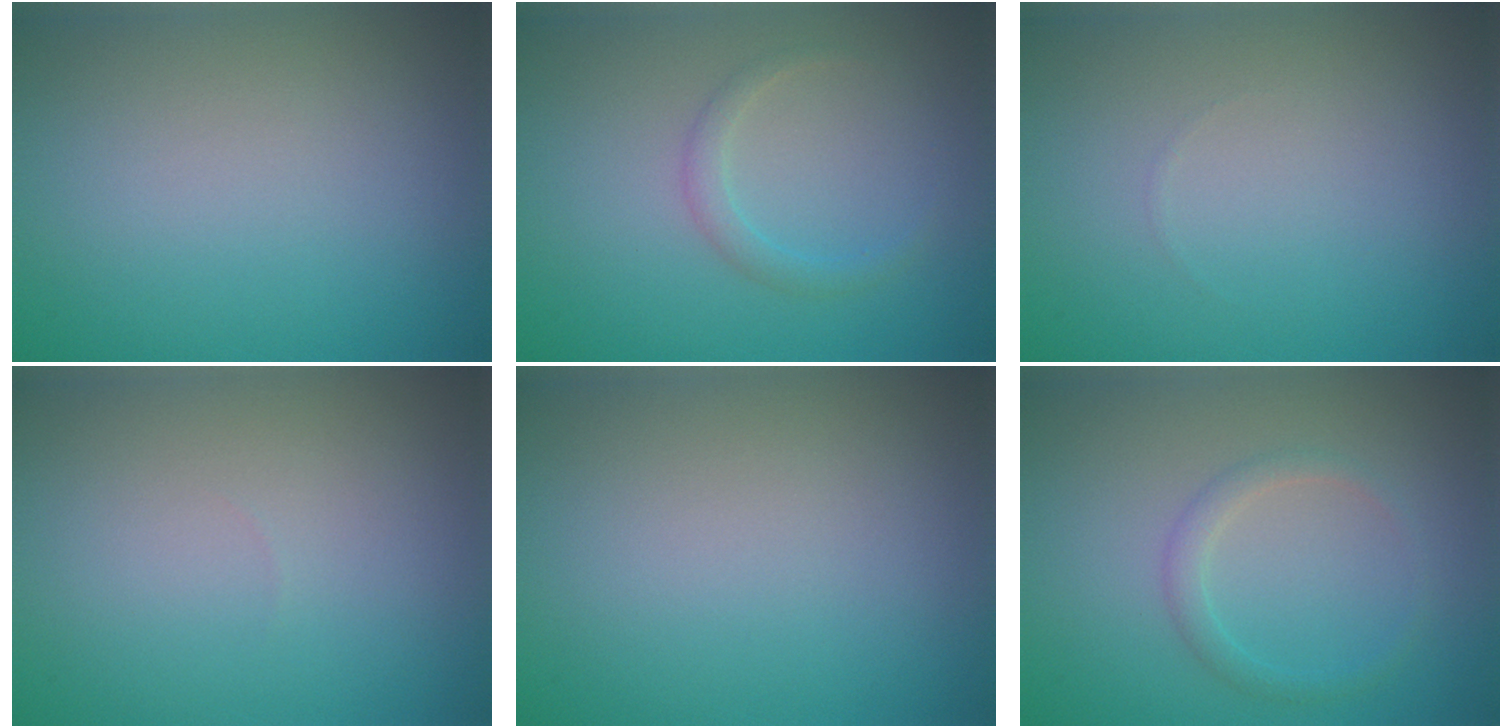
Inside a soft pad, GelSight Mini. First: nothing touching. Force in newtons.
{"total": 1.4, "press": 1.4, "slide": 0.0}
{"total": 0.0}
{"total": 0.0}
{"total": 0.0}
{"total": 1.5, "press": 1.5, "slide": 0.1}